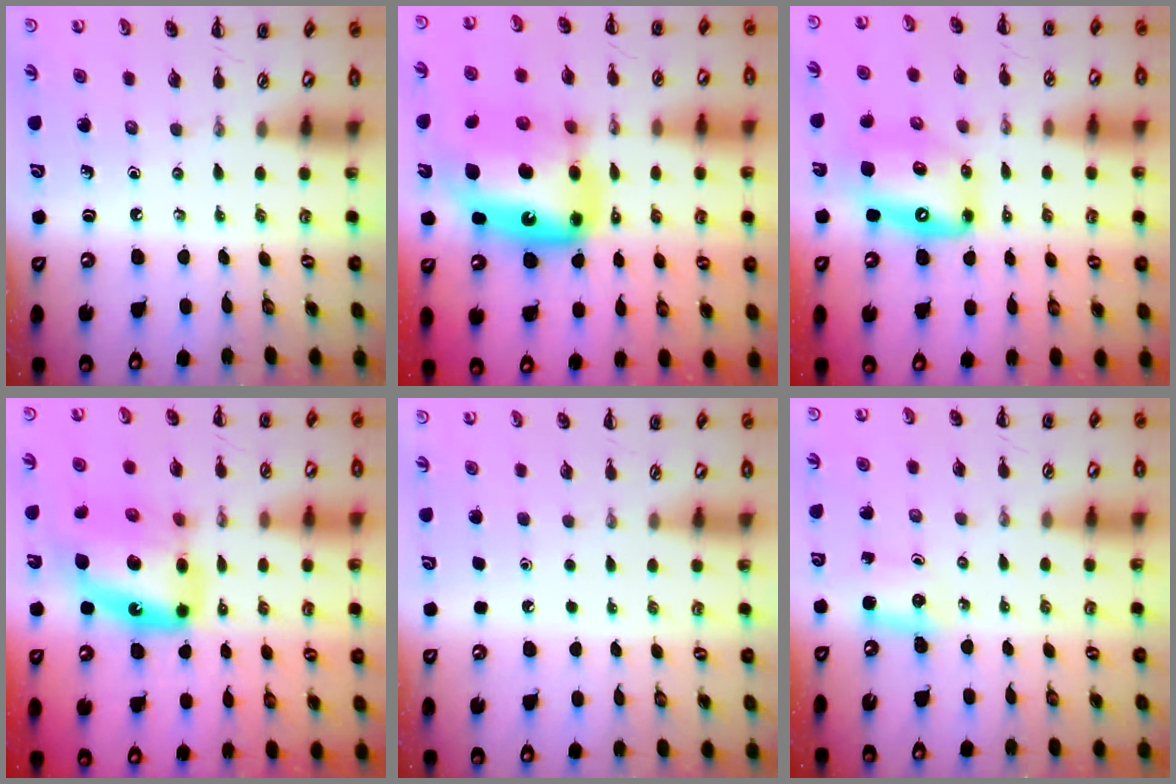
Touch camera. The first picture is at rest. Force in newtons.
{"total": 18.9, "press": 18.3, "slide": 4.9}
{"total": 13.2, "press": 12.7, "slide": 3.6}
{"total": 15.9, "press": 15.3, "slide": 4.0}
{"total": 1.6, "press": 1.6, "slide": 0.1}
{"total": 2.8, "press": 2.7, "slide": 0.9}